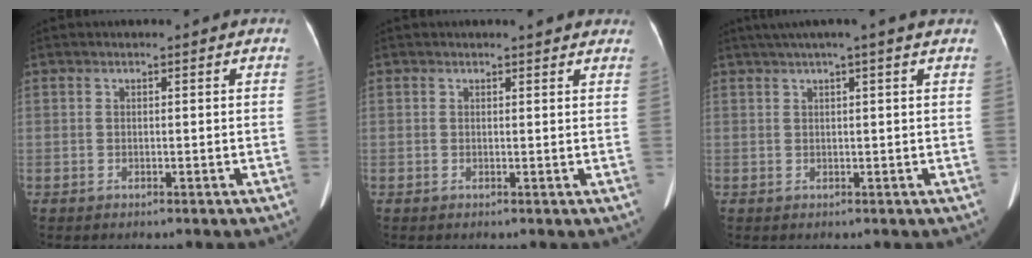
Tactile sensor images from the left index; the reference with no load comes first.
{"total": 3.6, "force": [3.2, 1.1, 1.2], "torque": [-0.009, 0.006, 0.024]}
{"total": 6.0, "force": [4.7, -0.6, 3.8], "torque": [-0.060, 0.035, 0.064]}